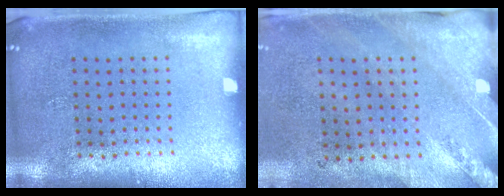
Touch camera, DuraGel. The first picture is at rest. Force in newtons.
{"total": 2.5, "press": 2.0, "slide": 1.4}